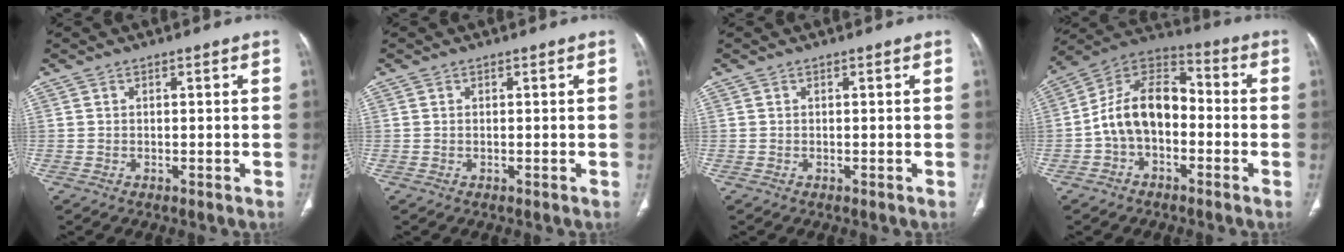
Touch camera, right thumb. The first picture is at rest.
{"total": 0.0}
{"total": 0.0}
{"total": 13.5, "force": [-2.4, 8.9, 9.9], "torque": [-0.156, 0.049, -0.055]}